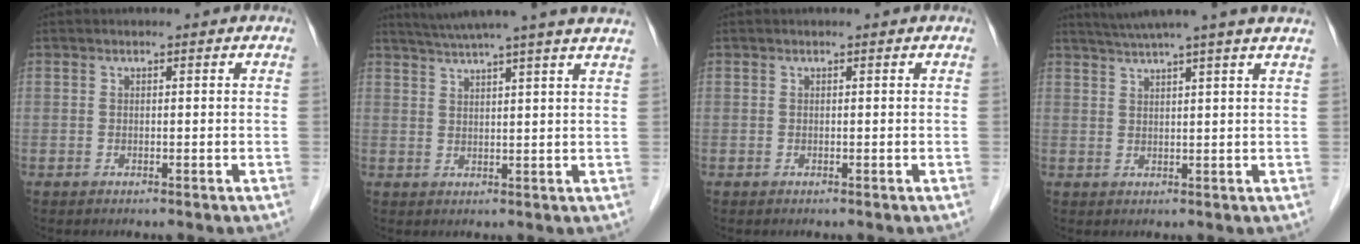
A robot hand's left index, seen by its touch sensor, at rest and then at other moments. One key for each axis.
{"total": 14.8, "fx": 12.9, "fy": -1.5, "fz": 7.0, "tx": -0.121, "ty": 0.006, "tz": 0.165}
{"total": 0.0}
{"total": 10.6, "fx": 9.1, "fy": -1.8, "fz": 5.2, "tx": -0.084, "ty": 0.015, "tz": 0.113}